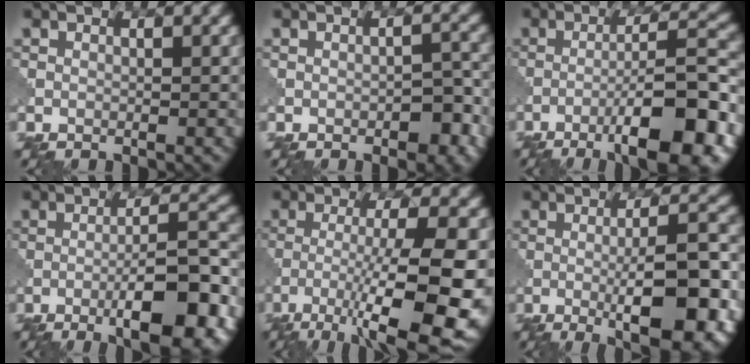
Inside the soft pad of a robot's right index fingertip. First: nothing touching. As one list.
[{"total": 3.0, "force": [-1.4, 1.3, 2.3], "torque": [-0.026, 0.004, -0.017]}, {"total": 10.5, "force": [-5.6, 1.7, 8.7], "torque": [-0.127, 0.016, -0.088]}, {"total": 9.6, "force": [-4.5, 1.9, 8.2], "torque": [-0.119, 0.010, -0.070]}, {"total": 11.7, "force": [-5.0, 2.7, 10.3], "torque": [-0.171, -0.014, -0.076]}, {"total": 10.0, "force": [-2.7, 2.5, 9.3], "torque": [-0.129, -0.002, -0.041]}]